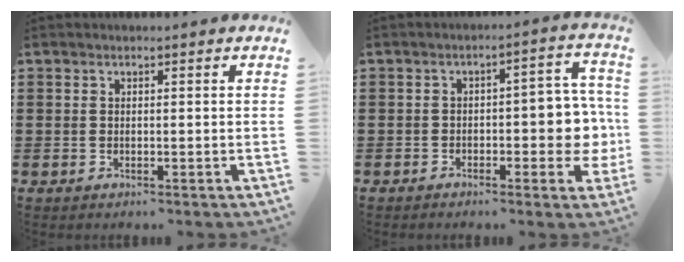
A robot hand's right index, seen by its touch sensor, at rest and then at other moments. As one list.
[{"total": 6.3, "force": [-1.9, 3.0, 5.3], "torque": [-0.064, -0.001, -0.038]}]